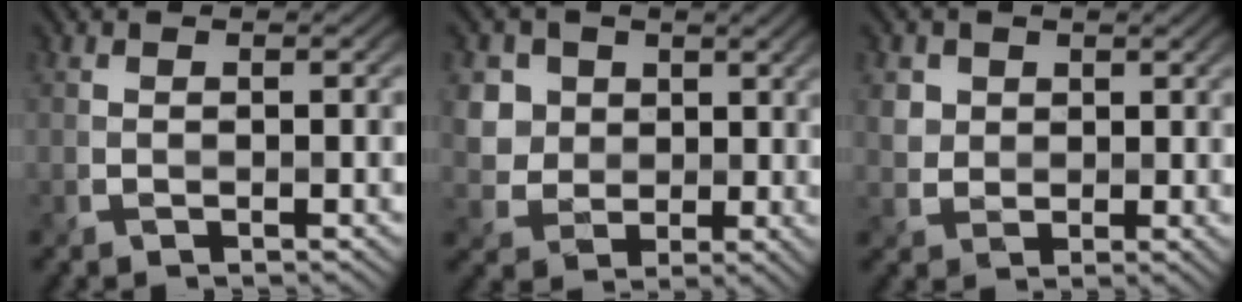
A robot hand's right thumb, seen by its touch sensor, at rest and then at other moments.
{"total": 6.9, "force": [2.9, 5.8, 2.3], "torque": [-0.100, -0.003, 0.063]}
{"total": 3.2, "force": [1.6, 2.7, 0.8], "torque": [-0.030, -0.009, 0.035]}